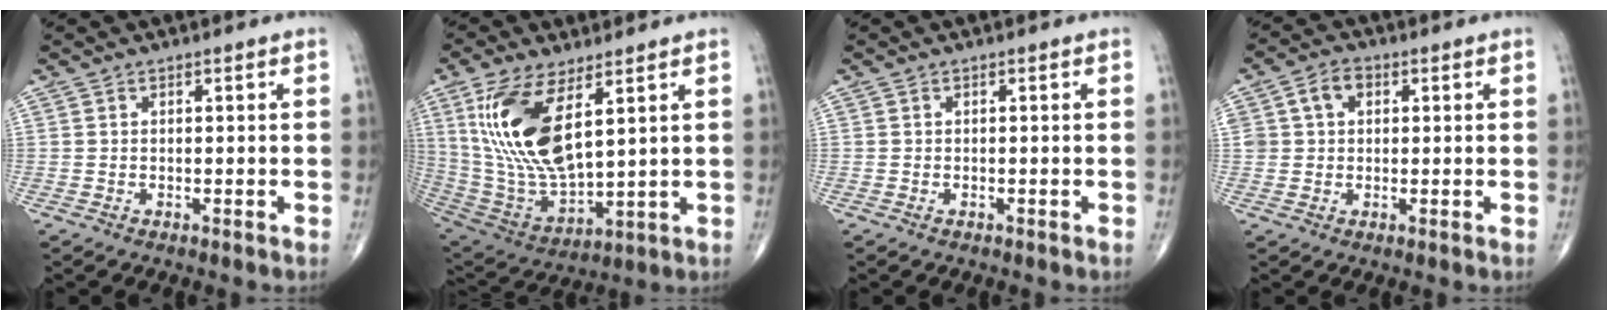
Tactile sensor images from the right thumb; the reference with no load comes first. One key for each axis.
{"total": 18.6, "fx": 6.6, "fy": 7.9, "fz": 15.5, "tx": -0.308, "ty": -0.028, "tz": 0.143}
{"total": 0.0}
{"total": 5.4, "fx": 1.5, "fy": 4.1, "fz": 3.1, "tx": -0.043, "ty": 0.011, "tz": 0.025}